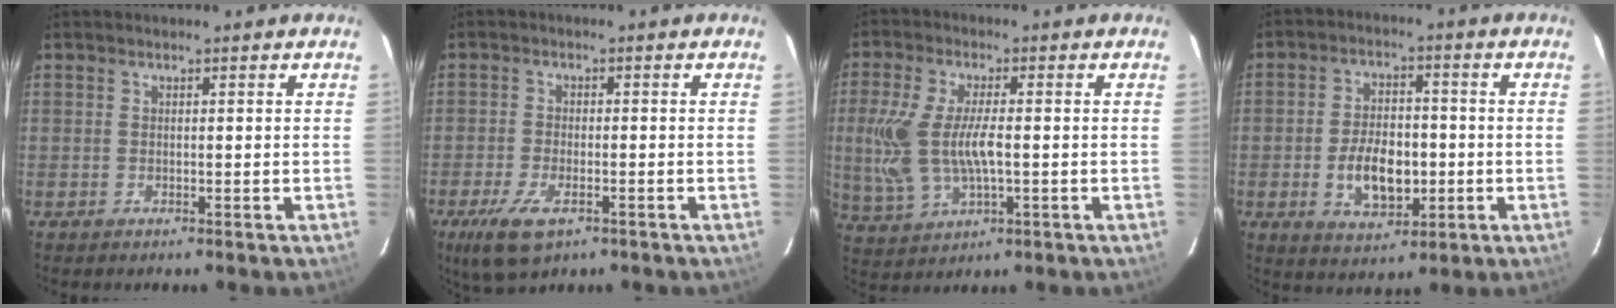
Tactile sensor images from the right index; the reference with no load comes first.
{"total": 8.1, "force": [-4.5, 3.6, 5.7], "torque": [-0.139, -0.023, -0.081]}
{"total": 11.8, "force": [-0.6, 5.1, 10.6], "torque": [-0.232, -0.004, -0.004]}
{"total": 10.2, "force": [-2.3, 5.8, 8.0], "torque": [-0.155, 0.006, -0.028]}